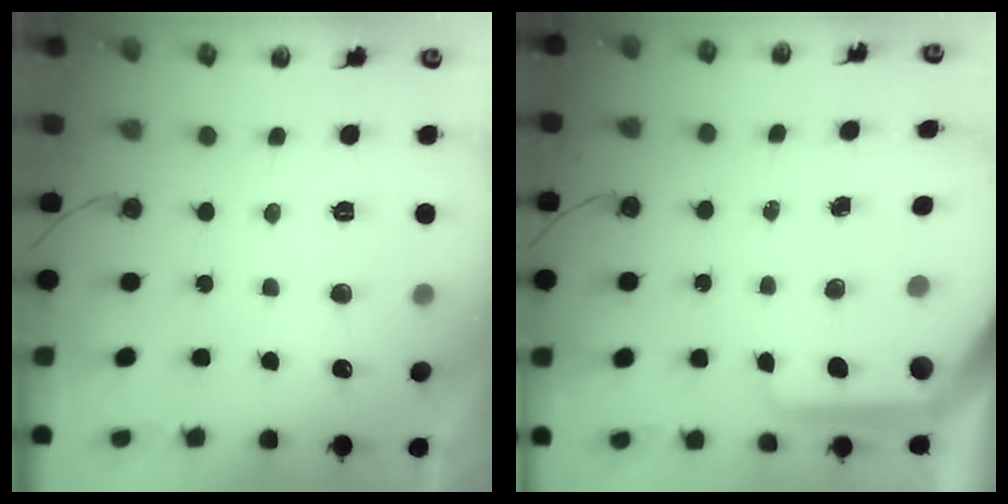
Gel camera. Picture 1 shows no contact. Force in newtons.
{"total": 10.9, "press": 10.9, "slide": 1.3}